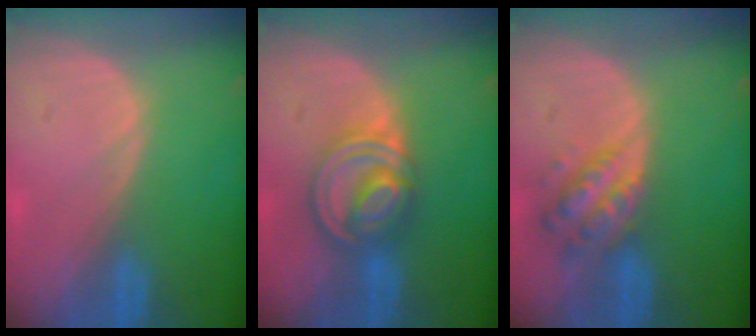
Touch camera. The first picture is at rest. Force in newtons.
{"total": 7.9, "press": 6.8, "slide": 3.9}
{"total": 6.2, "press": 5.6, "slide": 2.6}